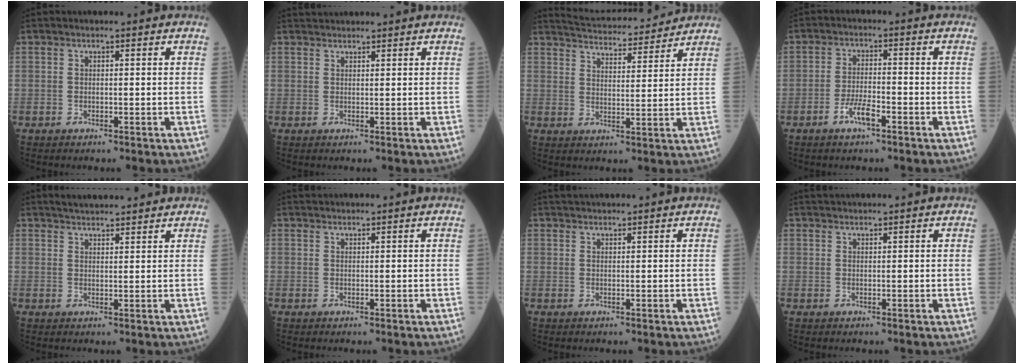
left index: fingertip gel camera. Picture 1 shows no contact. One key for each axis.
{"total": 3.1, "fx": 3.1, "fy": 0.2, "fz": 0.6, "tx": -0.011, "ty": 0.033, "tz": 0.052}
{"total": 14.5, "fx": 13.9, "fy": 1.9, "fz": 3.4, "tx": -0.057, "ty": 0.023, "tz": 0.198}
{"total": 4.1, "fx": -2.4, "fy": 0.8, "fz": 3.2, "tx": -0.067, "ty": 0.000, "tz": -0.047}
{"total": 8.3, "fx": 7.7, "fy": 1.1, "fz": 3.0, "tx": -0.046, "ty": 0.027, "tz": 0.107}
{"total": 2.8, "fx": 2.8, "fy": -0.1, "fz": 0.6, "tx": -0.007, "ty": 0.031, "tz": 0.047}
{"total": 4.7, "fx": 4.4, "fy": 0.0, "fz": 1.5, "tx": -0.020, "ty": 0.036, "tz": 0.067}
{"total": 3.8, "fx": 3.6, "fy": -0.1, "fz": 1.1, "tx": -0.012, "ty": 0.034, "tz": 0.057}